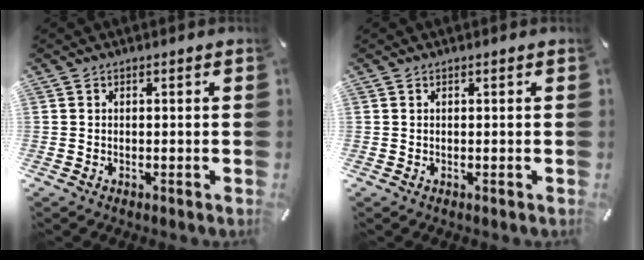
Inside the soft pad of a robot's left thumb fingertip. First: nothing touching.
{"total": 0.0}